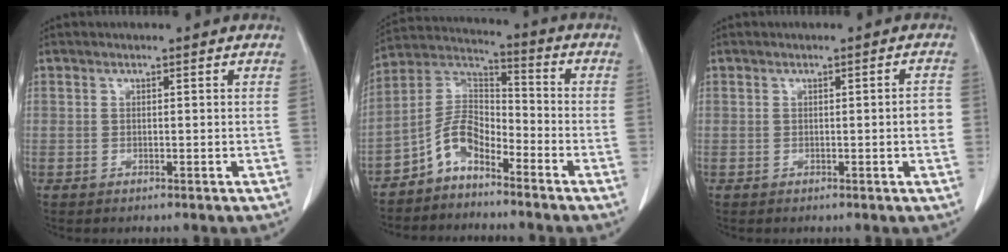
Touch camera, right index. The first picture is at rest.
{"total": 7.5, "force": [-5.1, 3.4, 4.4], "torque": [-0.089, 0.030, -0.105]}
{"total": 2.4, "force": [-0.3, 0.3, 2.4], "torque": [-0.028, 0.001, -0.005]}